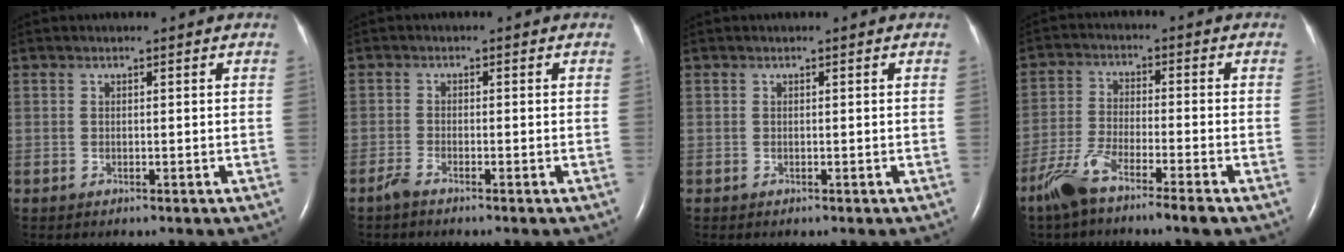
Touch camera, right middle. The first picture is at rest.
{"total": 1.6, "force": [-1.4, 0.0, 0.8], "torque": [-0.026, -0.004, -0.030]}
{"total": 0.0}
{"total": 7.3, "force": [-5.4, 0.3, 4.8], "torque": [-0.108, -0.009, -0.110]}